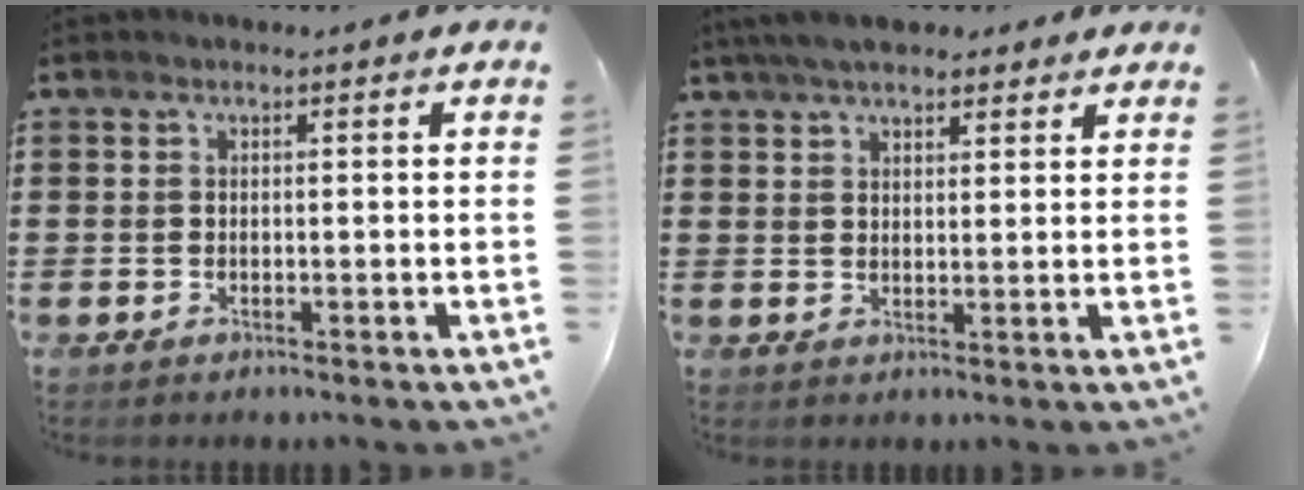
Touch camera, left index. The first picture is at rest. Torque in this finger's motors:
{"motor_torque": [-0.87, -1.27, -0.13, 0.21]}